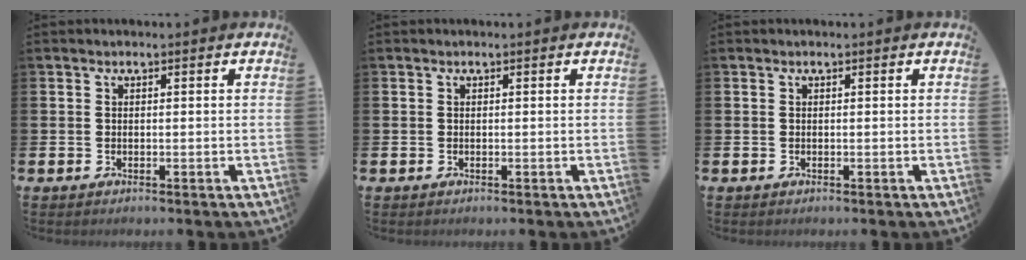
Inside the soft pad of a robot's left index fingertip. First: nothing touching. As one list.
[{"total": 0.0}, {"total": 0.0}]